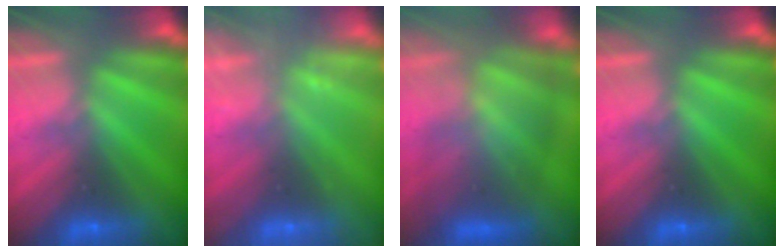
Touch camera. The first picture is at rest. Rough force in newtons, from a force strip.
{"total": 2.2}
{"total": 10.8}
{"total": 0.0}